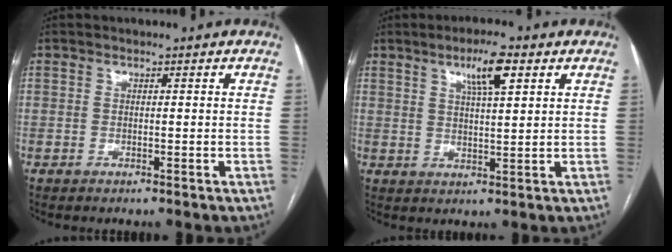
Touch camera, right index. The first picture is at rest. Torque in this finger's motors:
{"motor_torque": [0.59, 0.54, 0.13, 0.09]}